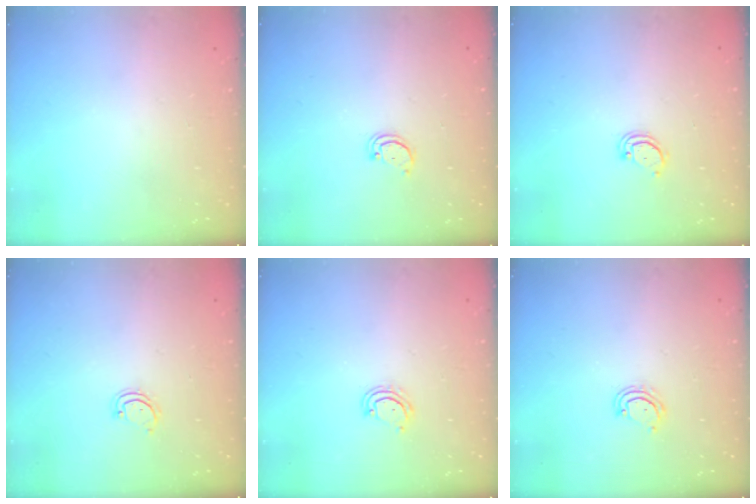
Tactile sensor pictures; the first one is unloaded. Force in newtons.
{"total": 2.1, "press": 2.1, "slide": 0.2}
{"total": 2.9, "press": 2.9, "slide": 0.2}
{"total": 2.8, "press": 2.8, "slide": 0.3}
{"total": 4.7, "press": 4.6, "slide": 0.4}
{"total": 4.7, "press": 4.6, "slide": 0.4}